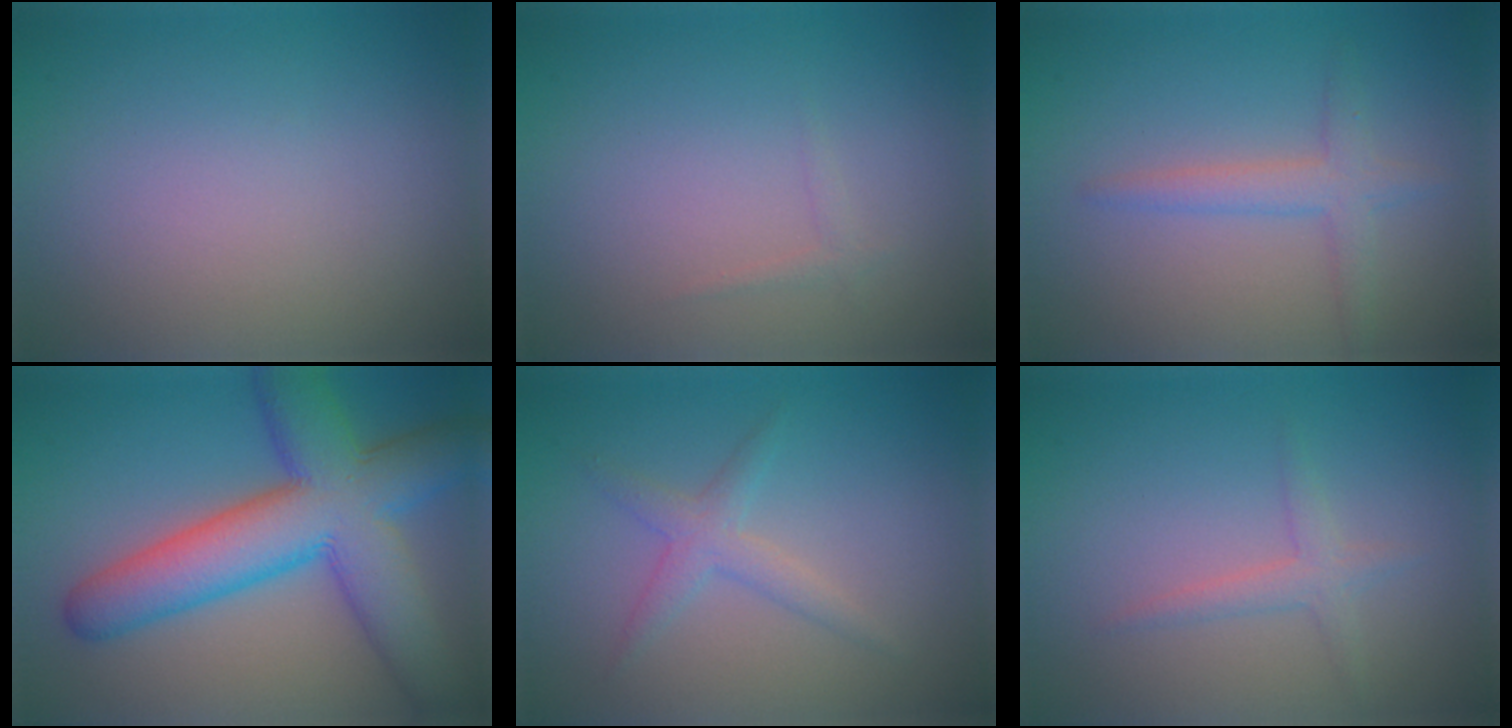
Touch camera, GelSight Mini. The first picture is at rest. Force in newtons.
{"total": 0.7, "press": 0.7, "slide": 0.0}
{"total": 2.4, "press": 2.4, "slide": 0.1}
{"total": 11.0, "press": 11.0, "slide": 0.4}
{"total": 2.1, "press": 2.1, "slide": 0.1}
{"total": 1.7, "press": 1.7, "slide": 0.1}